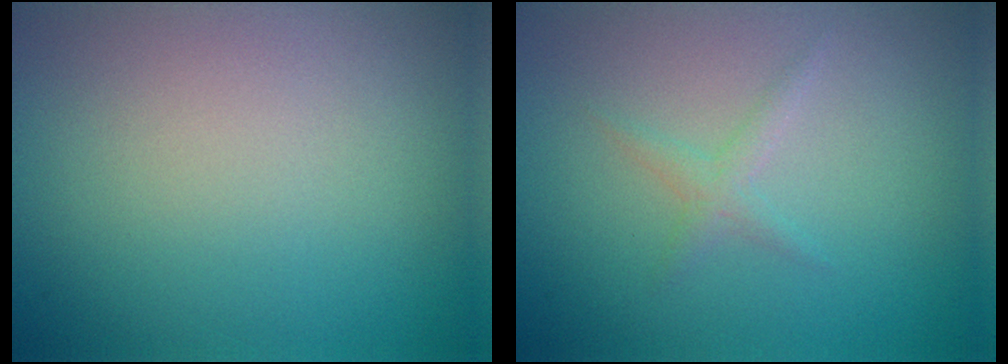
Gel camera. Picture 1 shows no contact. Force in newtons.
{"total": 1.1, "press": 1.1, "slide": 0.0}